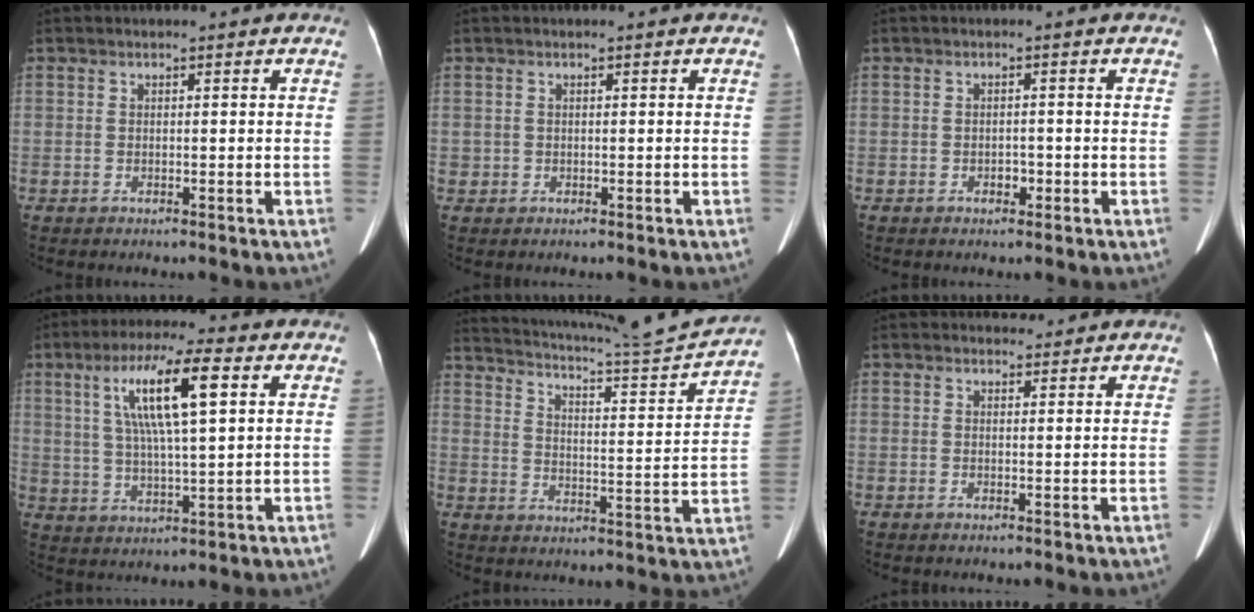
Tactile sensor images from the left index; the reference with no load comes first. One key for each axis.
{"total": 0.7, "fx": 0.0, "fy": 0.7, "fz": 0.0, "tx": 0.005, "ty": 0.005, "tz": -0.001}
{"total": 1.4, "fx": -0.7, "fy": 0.9, "fz": 0.8, "tx": -0.011, "ty": 0.004, "tz": -0.010}
{"total": 11.9, "fx": 4.0, "fy": 1.7, "fz": 11.1, "tx": -0.214, "ty": 0.018, "tz": 0.072}
{"total": 17.6, "fx": 16.8, "fy": -1.6, "fz": 5.3, "tx": -0.103, "ty": -0.053, "tz": 0.232}
{"total": 1.3, "fx": 1.3, "fy": 0.3, "fz": -0.2, "tx": -0.005, "ty": -0.002, "tz": 0.019}